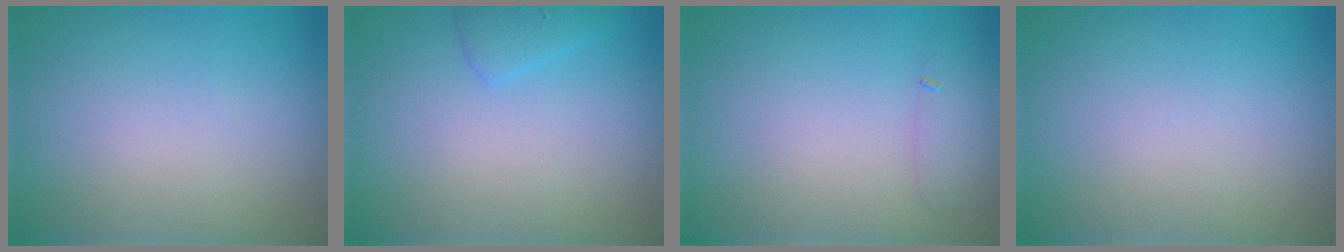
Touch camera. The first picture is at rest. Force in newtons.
{"total": 1.4, "press": 1.4, "slide": 0.1}
{"total": 1.4, "press": 1.4, "slide": 0.1}
{"total": 0.0}